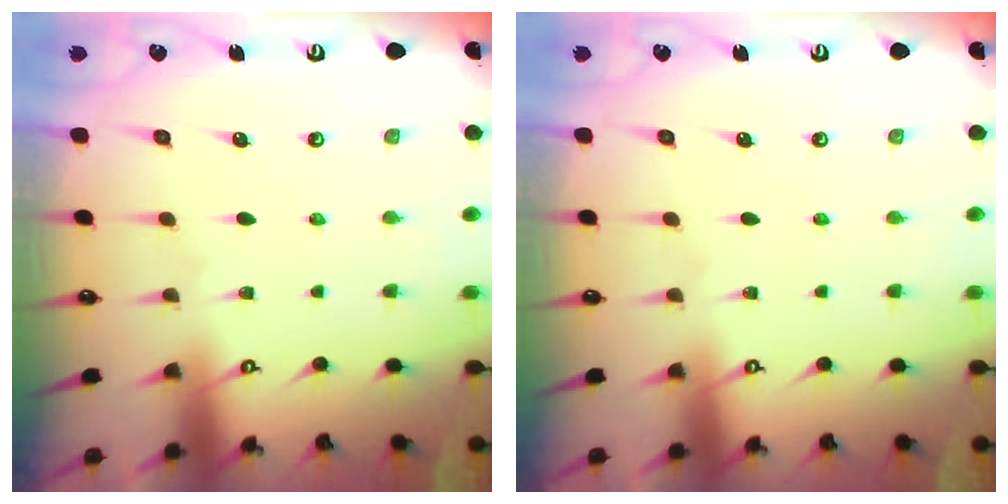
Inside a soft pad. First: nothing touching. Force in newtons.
{"total": 0.0}